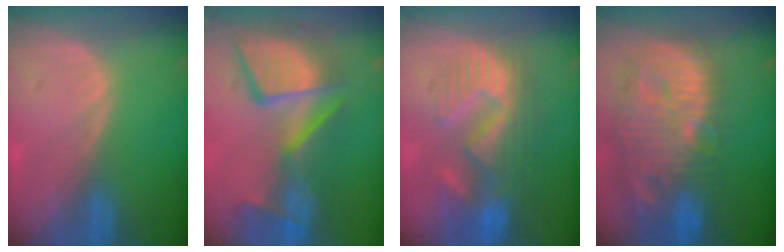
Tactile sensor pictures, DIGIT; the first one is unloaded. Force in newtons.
{"total": 13.0, "press": 11.4, "slide": 6.3}
{"total": 10.8, "press": 9.8, "slide": 4.5}
{"total": 14.3, "press": 12.5, "slide": 6.9}